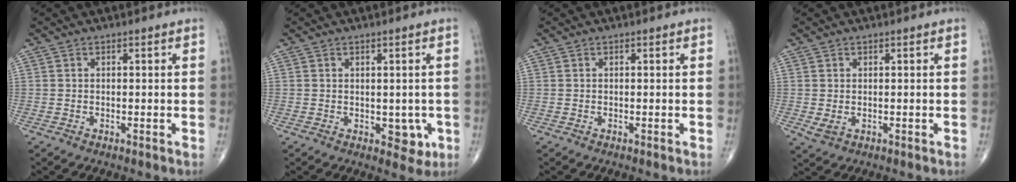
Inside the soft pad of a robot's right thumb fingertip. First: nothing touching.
{"total": 3.8, "force": [-0.5, 2.6, 2.7], "torque": [-0.009, -0.003, 0.000]}
{"total": 0.0}
{"total": 2.0, "force": [0.0, 1.4, 1.4], "torque": [-0.030, -0.004, 0.005]}